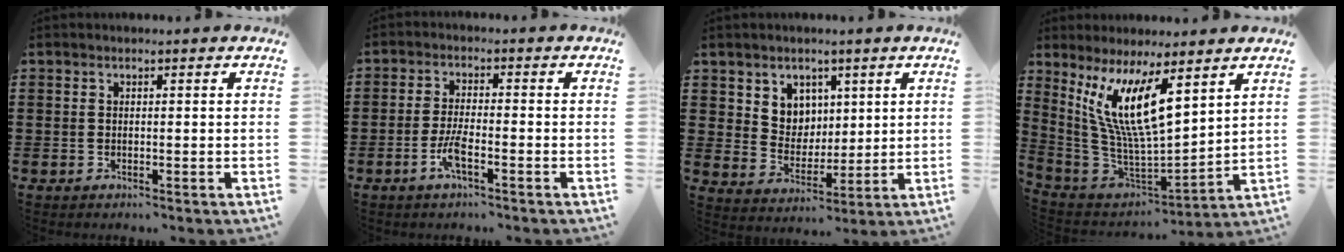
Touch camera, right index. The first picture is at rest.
{"total": 3.9, "force": [-1.9, 0.7, 3.3], "torque": [-0.076, -0.005, -0.041]}
{"total": 5.8, "force": [3.3, 4.7, 0.5], "torque": [-0.032, -0.003, 0.060]}
{"total": 12.3, "force": [5.9, 2.6, 10.4], "torque": [-0.231, -0.039, 0.106]}